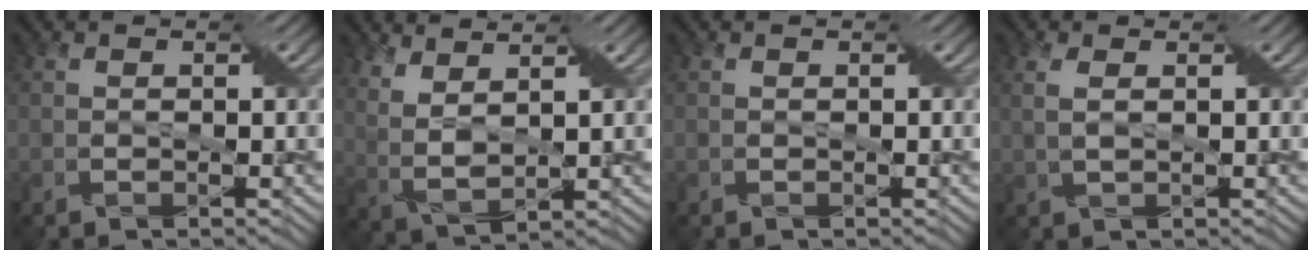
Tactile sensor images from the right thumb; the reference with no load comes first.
{"total": 5.3, "force": [3.4, 1.4, 3.8], "torque": [-0.093, -0.006, 0.072]}
{"total": 0.0}
{"total": 2.2, "force": [0.7, 0.8, 1.9], "torque": [-0.045, 0.002, 0.017]}